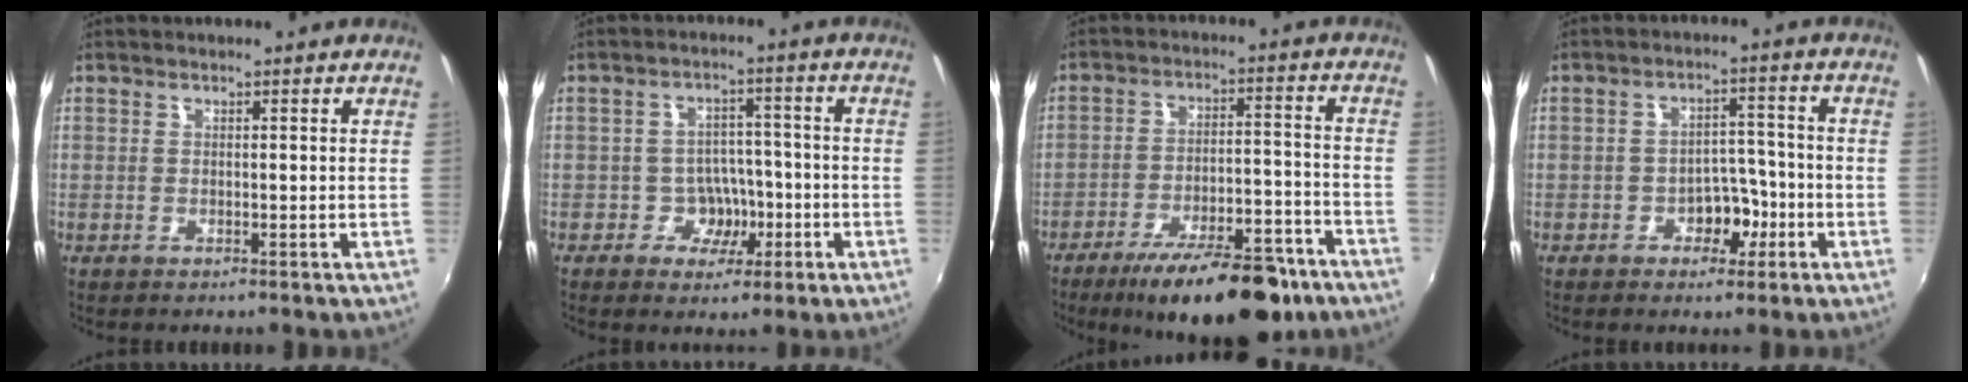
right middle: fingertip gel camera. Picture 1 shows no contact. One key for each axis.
{"total": 5.1, "fx": -1.5, "fy": 4.5, "fz": 1.9, "tx": -0.036, "ty": 0.012, "tz": -0.014}
{"total": 19.7, "fx": -14.5, "fy": 6.2, "fz": 11.8, "tx": -0.187, "ty": -0.017, "tz": -0.204}
{"total": 5.3, "fx": -2.6, "fy": 3.8, "fz": 2.7, "tx": -0.043, "ty": 0.012, "tz": -0.034}